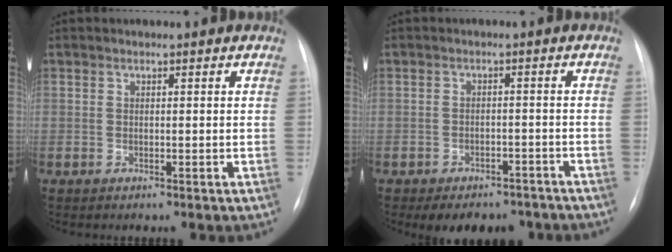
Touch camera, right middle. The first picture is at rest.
{"total": 9.2, "force": [-7.4, 4.5, 3.0], "torque": [-0.031, 0.013, -0.087]}